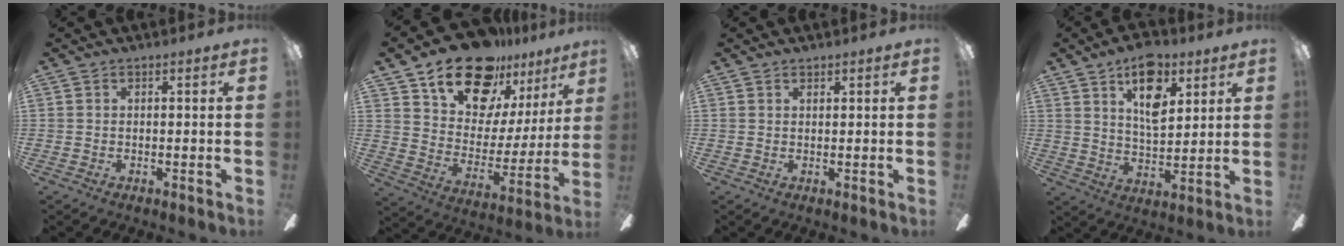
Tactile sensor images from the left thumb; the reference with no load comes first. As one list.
[{"total": 20.7, "force": [15.1, 10.7, 9.3], "torque": [-0.164, -0.092, 0.271]}, {"total": 0.8, "force": [0.8, -0.1, -0.1], "torque": [0.001, -0.002, 0.016]}, {"total": 13.0, "force": [7.5, 6.2, 8.6], "torque": [-0.132, -0.022, 0.130]}]